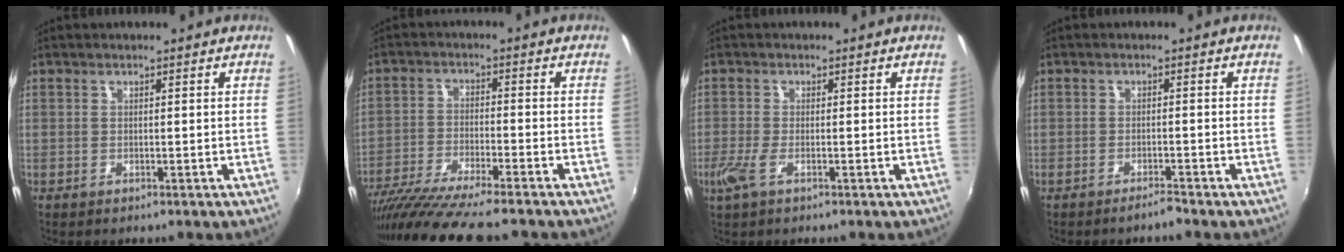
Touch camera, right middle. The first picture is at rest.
{"total": 13.1, "force": [-11.3, -0.1, 6.7], "torque": [-0.142, -0.044, -0.199]}
{"total": 3.6, "force": [-1.6, 1.2, 3.0], "torque": [-0.066, -0.011, -0.031]}
{"total": 1.7, "force": [-1.7, 0.0, 0.5], "torque": [-0.017, -0.003, -0.030]}